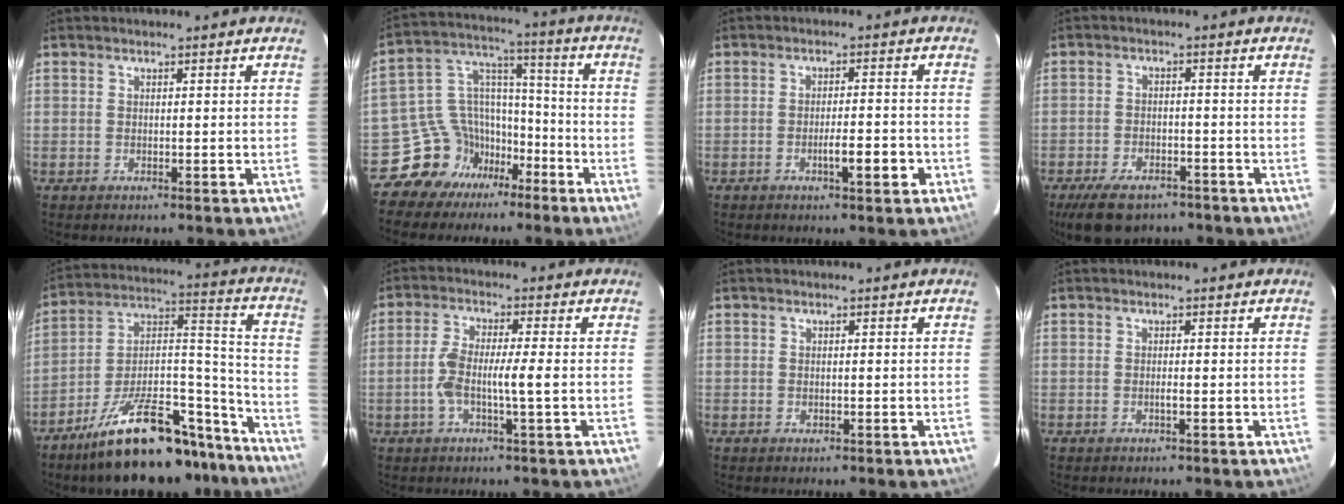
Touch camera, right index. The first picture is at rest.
{"total": 12.4, "force": [-7.6, 9.4, 2.7], "torque": [-0.060, 0.077, -0.127]}
{"total": 5.2, "force": [-2.1, 1.0, 4.6], "torque": [-0.073, 0.002, -0.028]}
{"total": 9.8, "force": [-7.2, 4.7, 4.7], "torque": [-0.086, -0.005, -0.116]}
{"total": 23.7, "force": [-18.3, 7.1, 13.3], "torque": [-0.181, 0.034, -0.299]}
{"total": 6.5, "force": [-1.2, 0.6, 6.4], "torque": [-0.131, 0.011, -0.024]}
{"total": 0.7, "force": [-0.3, 0.4, 0.5], "torque": [-0.014, -0.001, -0.003]}
{"total": 0.8, "force": [-0.3, 0.1, 0.8], "torque": [-0.017, 0.001, -0.006]}